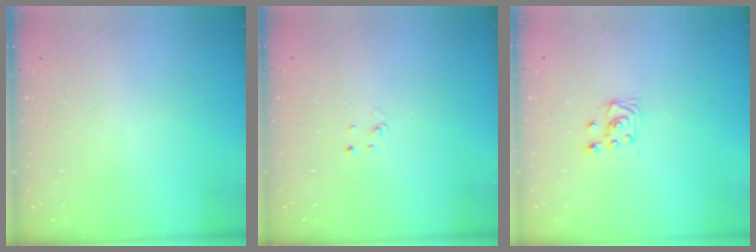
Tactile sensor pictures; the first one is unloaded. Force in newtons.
{"total": 2.0, "press": 2.0, "slide": 0.2}
{"total": 3.5, "press": 3.5, "slide": 0.4}